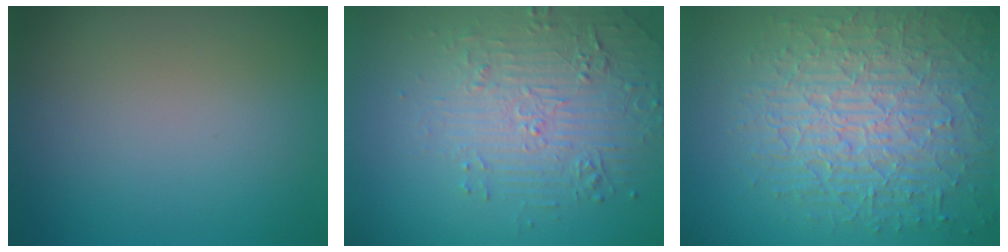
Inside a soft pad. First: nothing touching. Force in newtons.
{"total": 4.7, "press": 3.5, "slide": 3.2}
{"total": 9.1, "press": 6.3, "slide": 6.5}